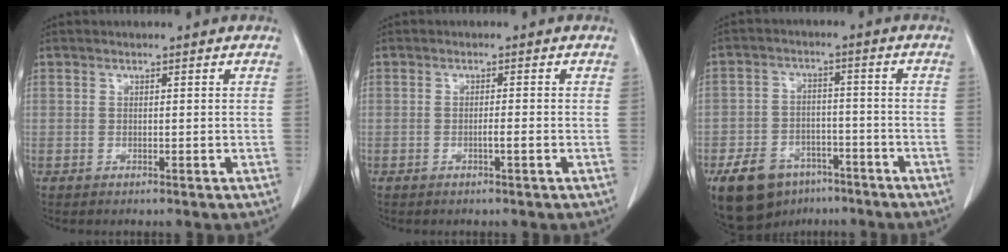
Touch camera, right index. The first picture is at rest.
{"total": 1.3, "force": [-0.5, 0.0, 1.2], "torque": [-0.021, 0.000, -0.010]}
{"total": 11.1, "force": [-7.3, 6.9, 4.8], "torque": [-0.080, 0.009, -0.115]}